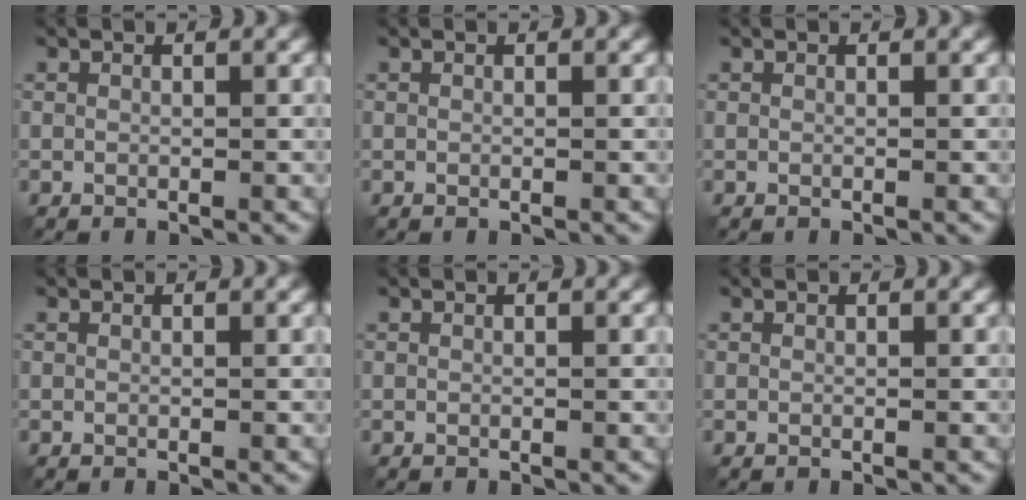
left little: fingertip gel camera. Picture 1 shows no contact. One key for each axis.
{"total": 0.0}
{"total": 0.0}
{"total": 0.0}
{"total": 0.0}
{"total": 0.0}